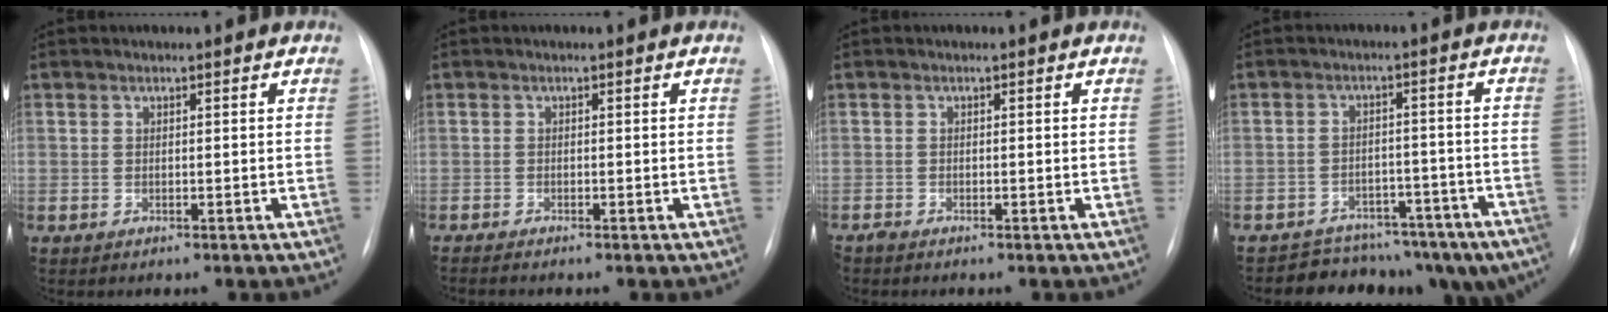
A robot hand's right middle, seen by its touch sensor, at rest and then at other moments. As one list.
[{"total": 2.0, "force": [-1.8, -0.1, 0.8], "torque": [-0.013, -0.003, -0.028]}, {"total": 0.7, "force": [-0.7, 0.1, 0.1], "torque": [-0.006, -0.001, -0.014]}, {"total": 13.0, "force": [-11.2, 5.9, 2.8], "torque": [-0.014, 0.041, -0.136]}]